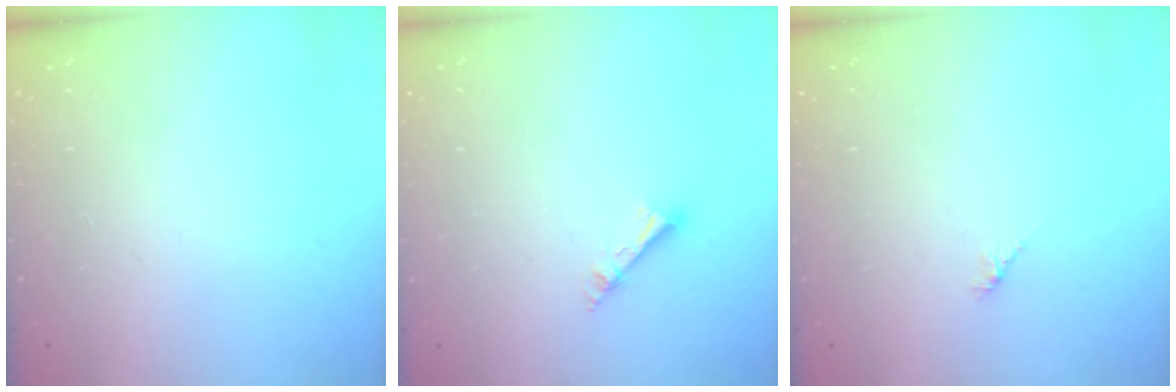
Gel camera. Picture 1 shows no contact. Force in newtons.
{"total": 2.6, "press": 2.5, "slide": 0.2}
{"total": 1.7, "press": 1.6, "slide": 0.5}